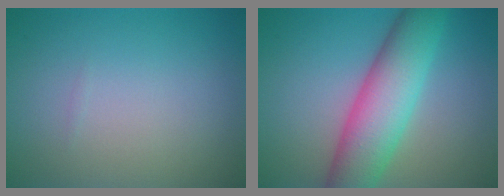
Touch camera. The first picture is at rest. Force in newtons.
{"total": 8.2, "press": 8.2, "slide": 0.2}